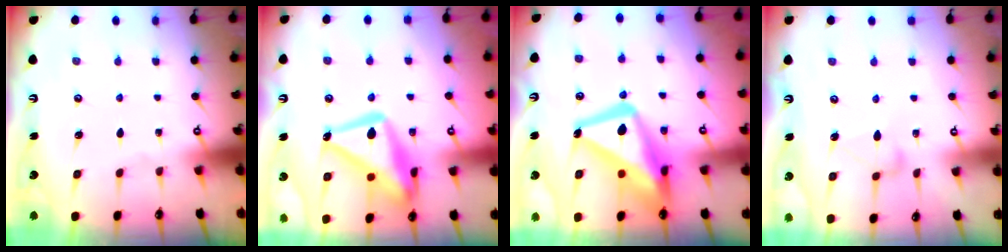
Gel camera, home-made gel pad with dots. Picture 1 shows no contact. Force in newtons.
{"total": 18.9, "press": 18.8, "slide": 1.8}
{"total": 16.8, "press": 16.7, "slide": 1.9}
{"total": 9.2, "press": 9.1, "slide": 0.6}